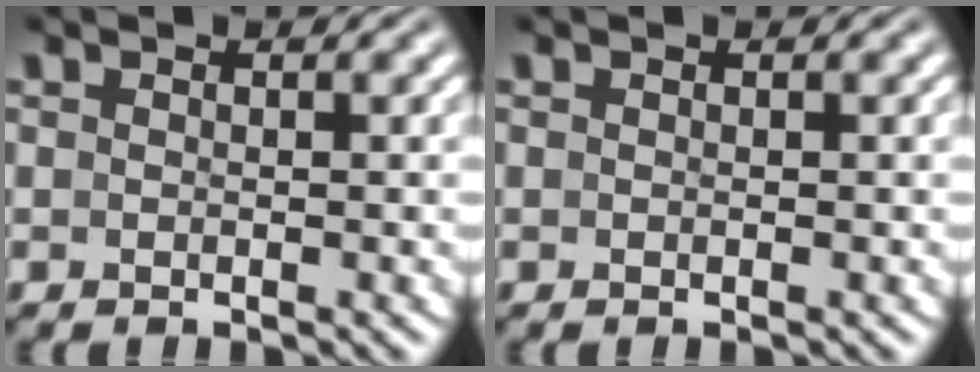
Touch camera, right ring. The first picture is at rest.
{"total": 0.0}